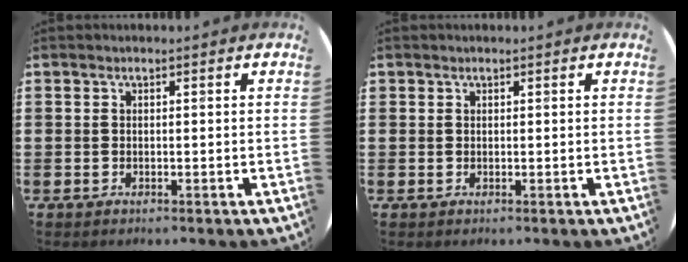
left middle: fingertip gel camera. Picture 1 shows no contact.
{"total": 0.0}